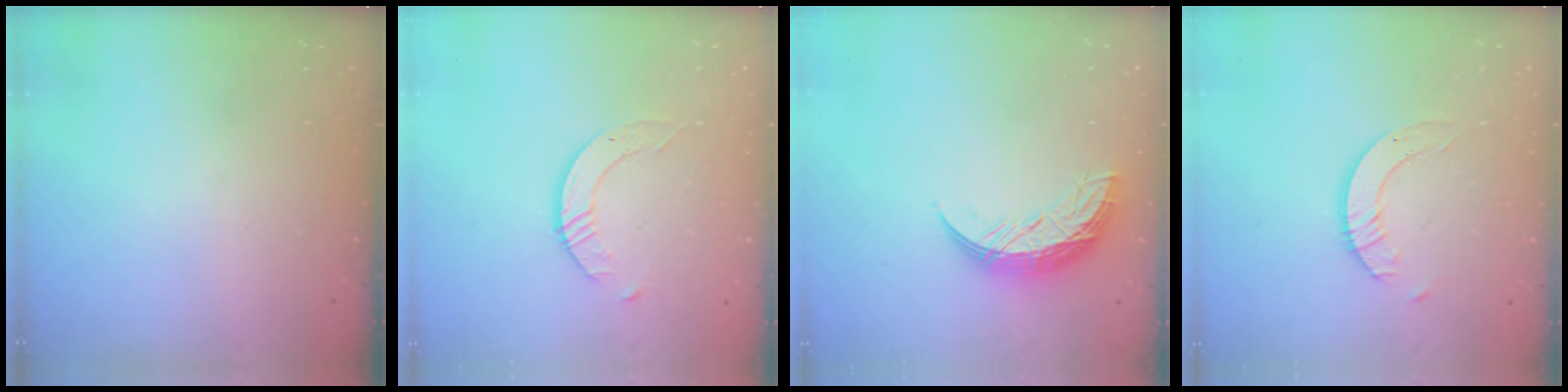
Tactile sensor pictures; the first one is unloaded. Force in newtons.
{"total": 3.2, "press": 3.1, "slide": 0.4}
{"total": 10.5, "press": 10.5, "slide": 0.8}
{"total": 3.3, "press": 3.3, "slide": 0.2}